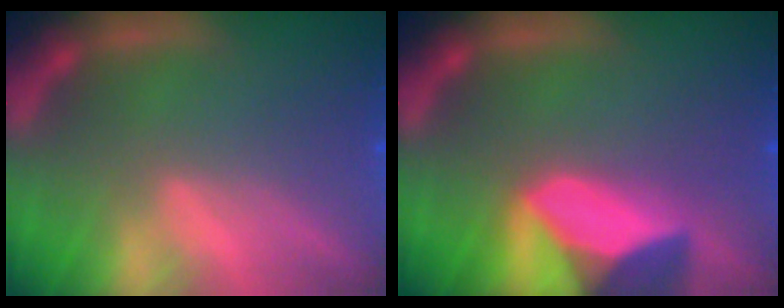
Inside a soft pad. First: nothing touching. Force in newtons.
{"total": 9.4}